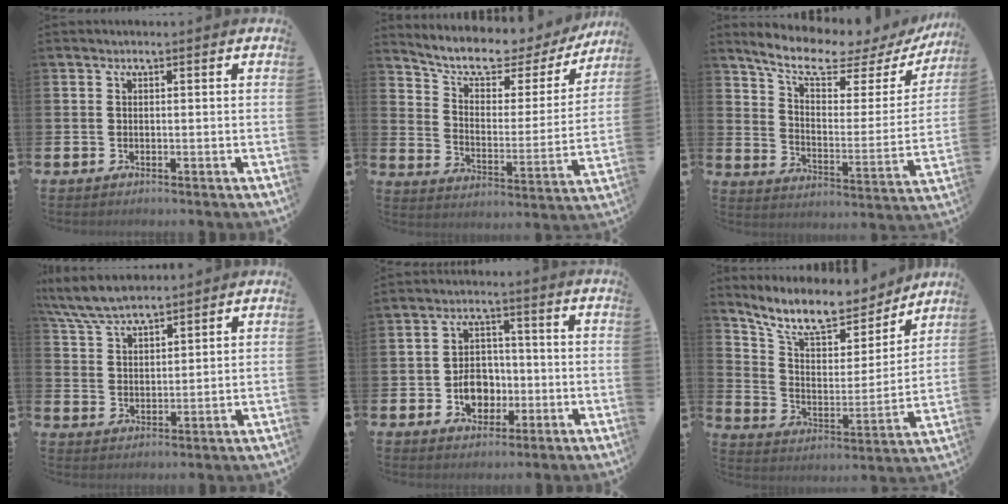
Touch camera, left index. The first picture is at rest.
{"total": 7.9, "force": [6.4, 3.1, 3.4], "torque": [-0.097, -0.042, 0.106]}
{"total": 9.0, "force": [7.7, 2.2, 4.1], "torque": [-0.107, -0.053, 0.126]}
{"total": 6.7, "force": [6.2, 1.3, 1.9], "torque": [-0.065, -0.016, 0.118]}
{"total": 5.6, "force": [-1.5, 4.4, 3.2], "torque": [-0.047, 0.008, -0.032]}
{"total": 11.2, "force": [9.7, 3.6, 4.3], "torque": [-0.119, -0.064, 0.170]}